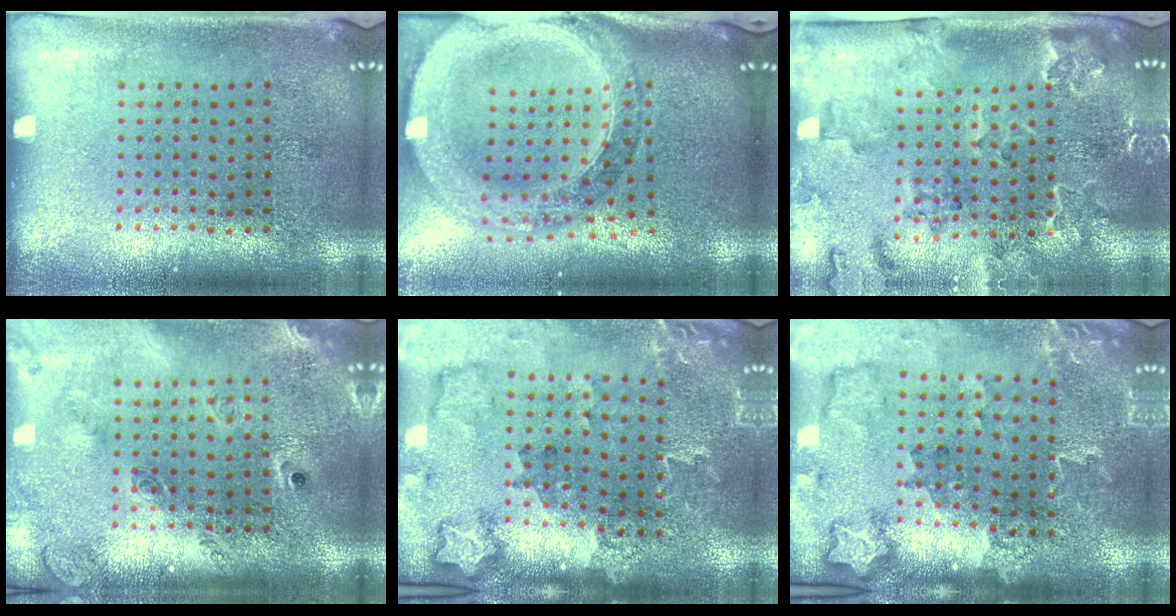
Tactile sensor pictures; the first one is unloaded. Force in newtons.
{"total": 2.6, "press": 2.3, "slide": 1.2}
{"total": 2.3, "press": 2.3, "slide": 0.4}
{"total": 2.6, "press": 1.8, "slide": 1.8}
{"total": 1.9, "press": 1.8, "slide": 0.4}
{"total": 1.9, "press": 1.8, "slide": 0.4}